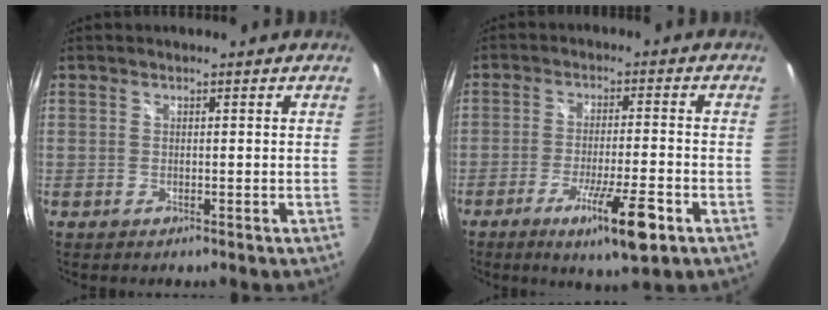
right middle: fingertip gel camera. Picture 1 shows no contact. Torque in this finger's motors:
{"motor_torque": [1.14, -1.00, 0.59, 0.14]}